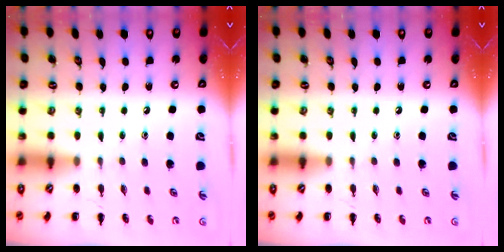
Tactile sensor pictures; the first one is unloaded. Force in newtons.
{"total": 0.0}